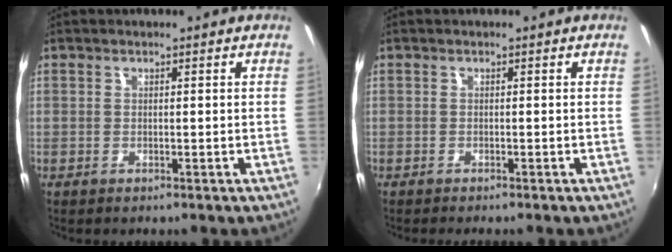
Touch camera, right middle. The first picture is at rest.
{"total": 0.9, "force": [-0.8, 0.0, 0.4], "torque": [-0.005, -0.006, -0.013]}